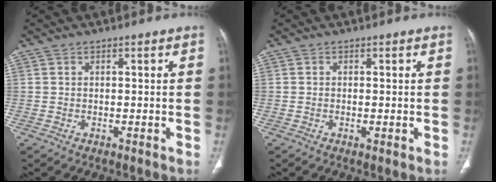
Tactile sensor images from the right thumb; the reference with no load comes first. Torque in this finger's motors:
{"motor_torque": [-0.17, -0.13, -0.16, -0.16, -0.03]}